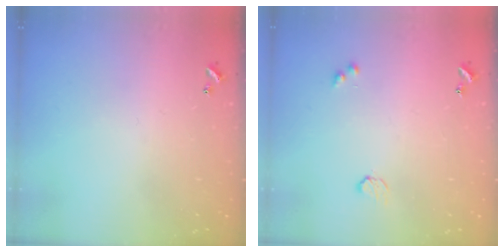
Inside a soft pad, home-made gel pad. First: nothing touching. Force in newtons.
{"total": 2.9, "press": 2.9, "slide": 0.5}